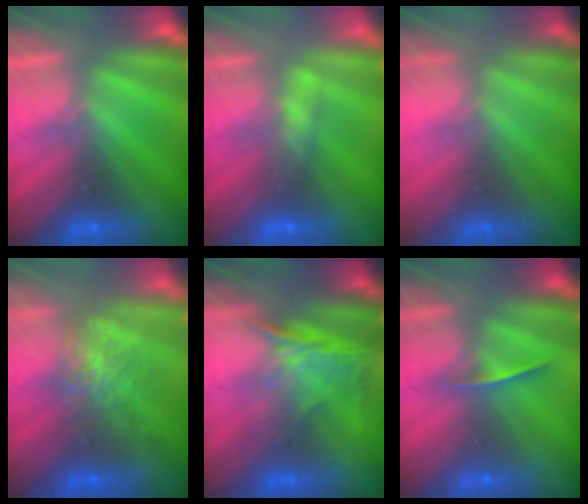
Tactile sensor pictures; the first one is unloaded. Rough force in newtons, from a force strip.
{"total": 2.4}
{"total": 2.4}
{"total": 8.7}
{"total": 1.3}
{"total": 1.4}